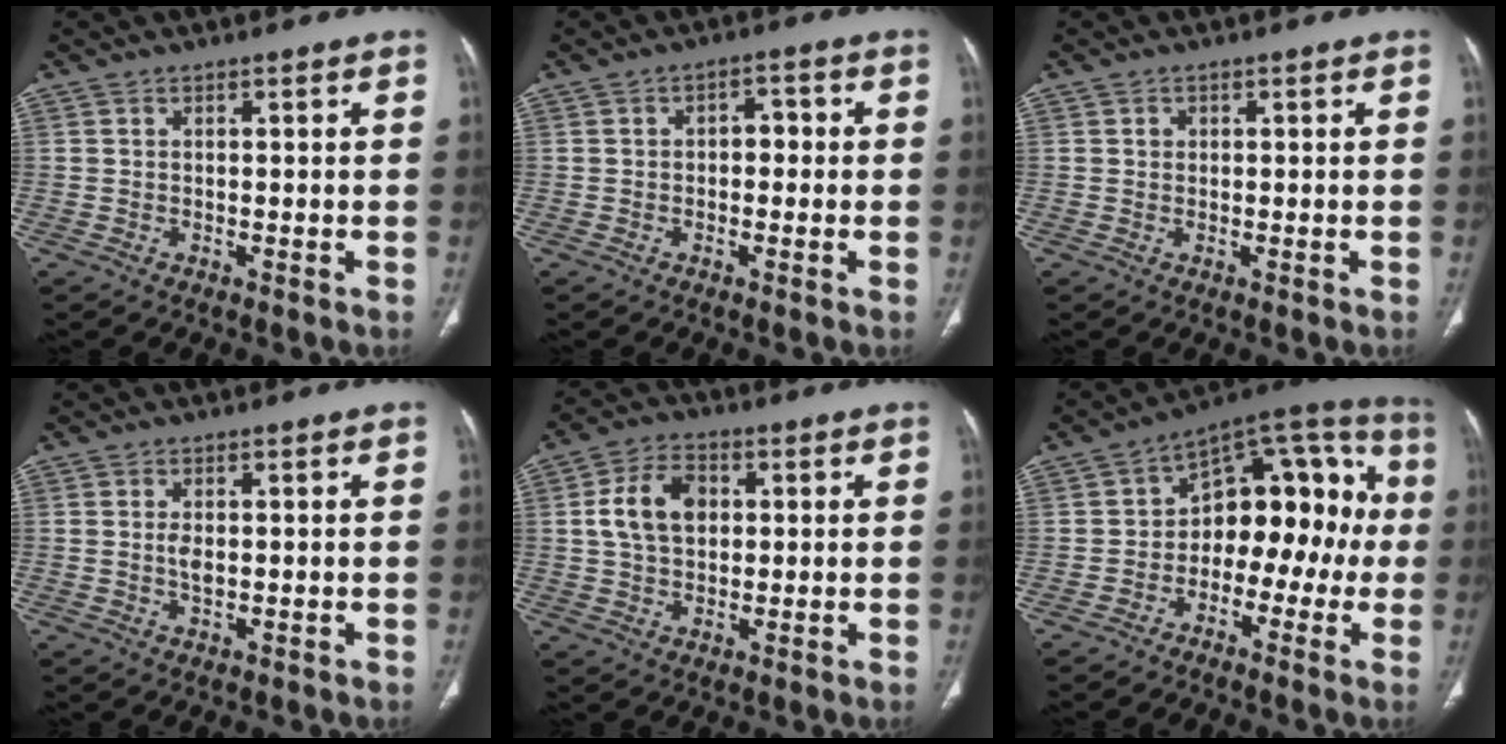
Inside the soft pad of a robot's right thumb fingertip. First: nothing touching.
{"total": 3.3, "force": [-0.1, 2.2, 2.4], "torque": [-0.017, 0.014, -0.008]}
{"total": 0.8, "force": [0.2, 0.8, 0.2], "torque": [0.001, 0.001, 0.004]}
{"total": 2.3, "force": [0.1, 1.2, 2.0], "torque": [-0.040, -0.003, 0.003]}
{"total": 9.6, "force": [1.7, 6.6, 6.8], "torque": [-0.112, 0.009, 0.029]}
{"total": 16.5, "force": [-1.5, 10.4, 12.6], "torque": [-0.110, 0.059, -0.037]}